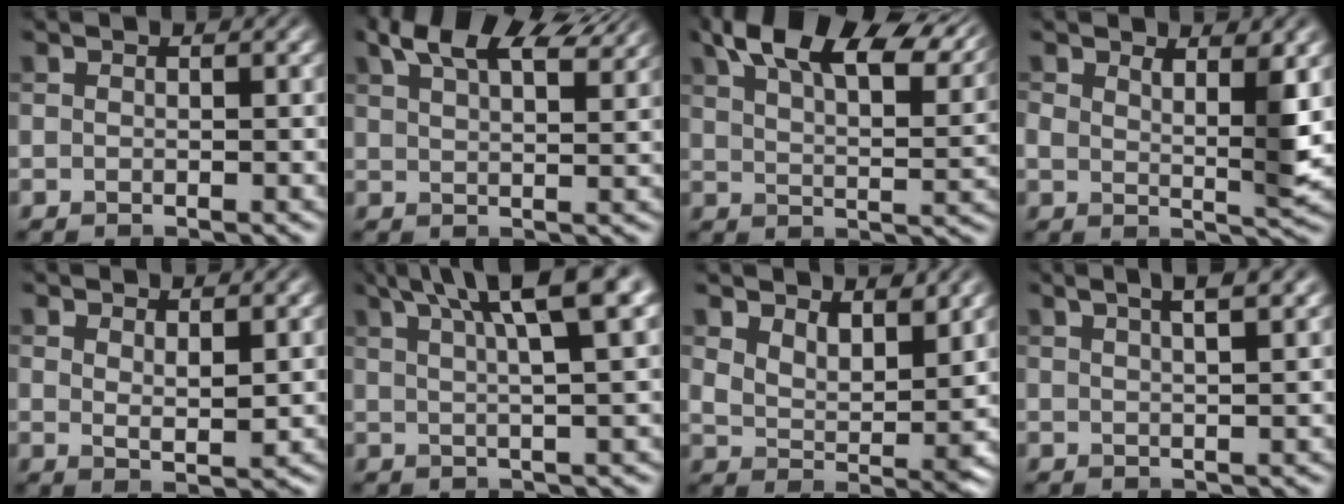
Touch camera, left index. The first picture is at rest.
{"total": 8.2, "force": [6.0, 2.7, 4.9], "torque": [-0.076, 0.025, 0.082]}
{"total": 13.6, "force": [9.1, 5.0, 8.8], "torque": [-0.127, 0.034, 0.128]}
{"total": 3.3, "force": [1.8, 1.0, 2.6], "torque": [-0.044, -0.008, 0.032]}
{"total": 2.1, "force": [1.2, 0.5, 1.6], "torque": [-0.027, -0.008, 0.023]}
{"total": 9.2, "force": [5.0, 2.0, 7.5], "torque": [-0.071, 0.036, 0.060]}
{"total": 4.6, "force": [3.2, 1.9, 2.7], "torque": [-0.045, -0.010, 0.052]}
{"total": 5.4, "force": [3.2, 1.9, 3.9], "torque": [-0.026, 0.027, 0.016]}